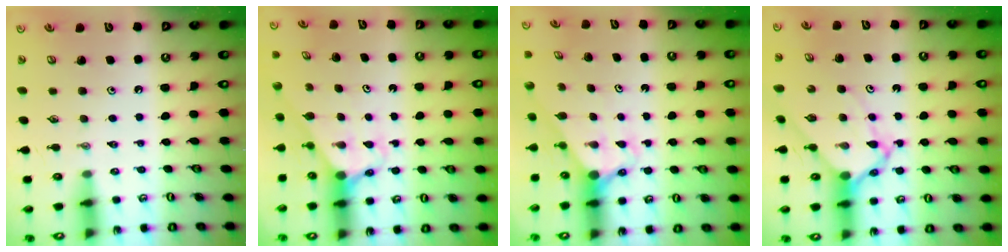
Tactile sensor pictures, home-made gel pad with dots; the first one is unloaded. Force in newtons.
{"total": 2.5, "press": 2.5, "slide": 0.2}
{"total": 3.0, "press": 3.0, "slide": 0.0}
{"total": 5.6, "press": 5.6, "slide": 0.6}